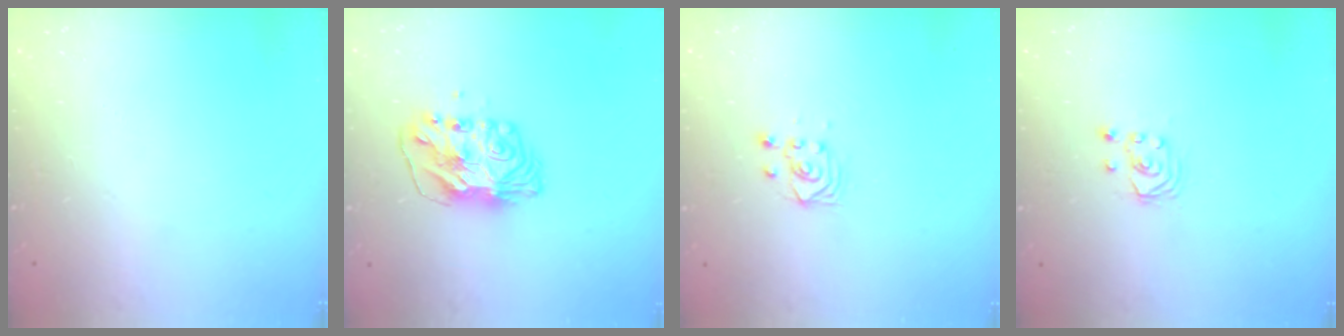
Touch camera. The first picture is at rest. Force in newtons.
{"total": 8.4, "press": 8.4, "slide": 0.8}
{"total": 2.9, "press": 2.9, "slide": 0.6}
{"total": 2.9, "press": 2.8, "slide": 0.3}